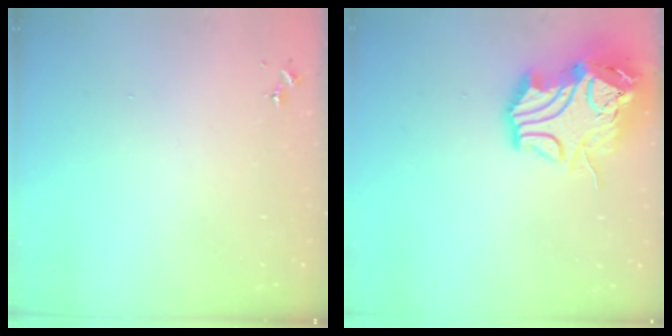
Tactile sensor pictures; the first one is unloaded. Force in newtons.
{"total": 18.6, "press": 18.4, "slide": 2.7}